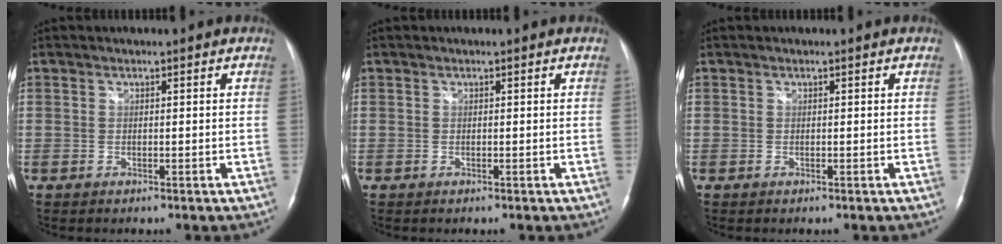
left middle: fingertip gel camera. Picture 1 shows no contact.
{"total": 0.0}
{"total": 0.0}